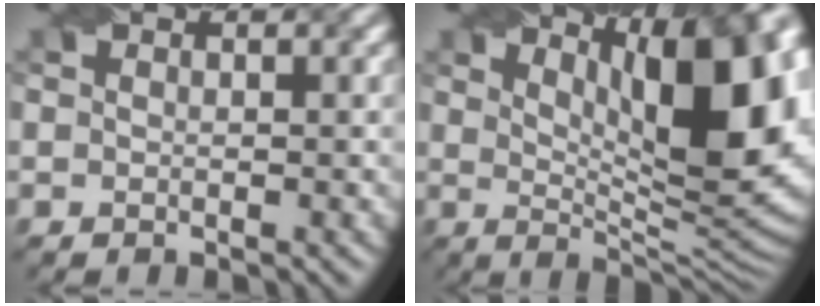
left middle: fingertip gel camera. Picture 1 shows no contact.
{"total": 13.9, "force": [5.1, 4.9, 11.9], "torque": [-0.138, 0.012, 0.077]}